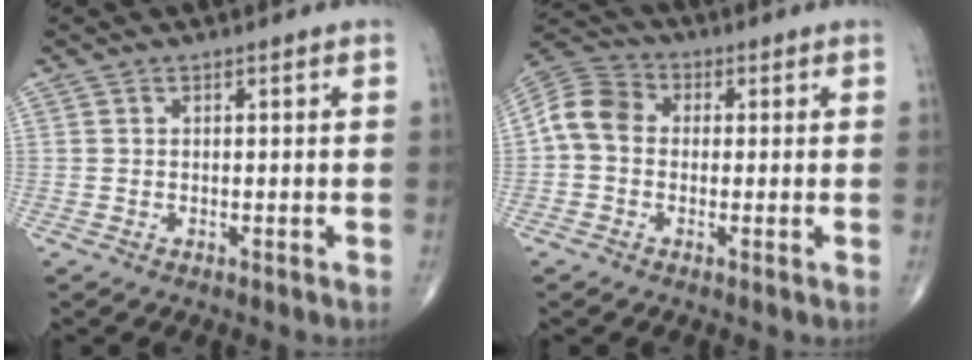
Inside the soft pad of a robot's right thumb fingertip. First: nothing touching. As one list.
[{"total": 8.1, "force": [-0.1, 6.5, 4.8], "torque": [-0.083, 0.027, -0.015]}]